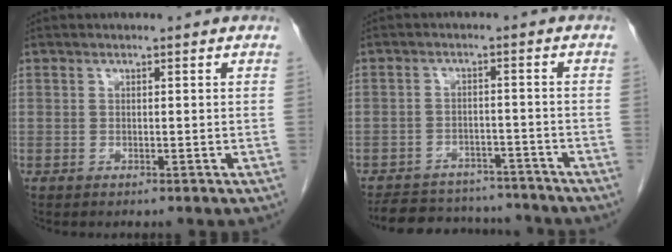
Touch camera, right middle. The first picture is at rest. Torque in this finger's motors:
{"motor_torque": [0.79, -0.82, 0.03, 0.04]}